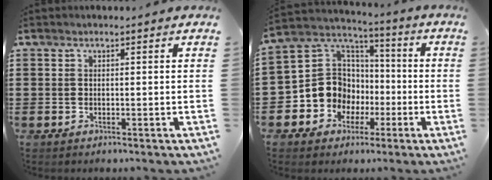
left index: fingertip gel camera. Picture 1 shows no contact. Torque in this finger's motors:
{"motor_torque": [1.63, 0.50, 0.55, 0.08]}